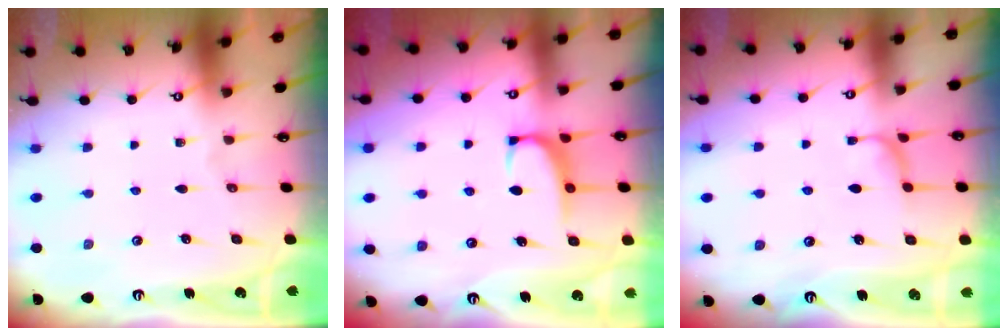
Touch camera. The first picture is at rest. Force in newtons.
{"total": 1.4, "press": 1.2, "slide": 0.7}
{"total": 0.9, "press": 0.4, "slide": 0.8}